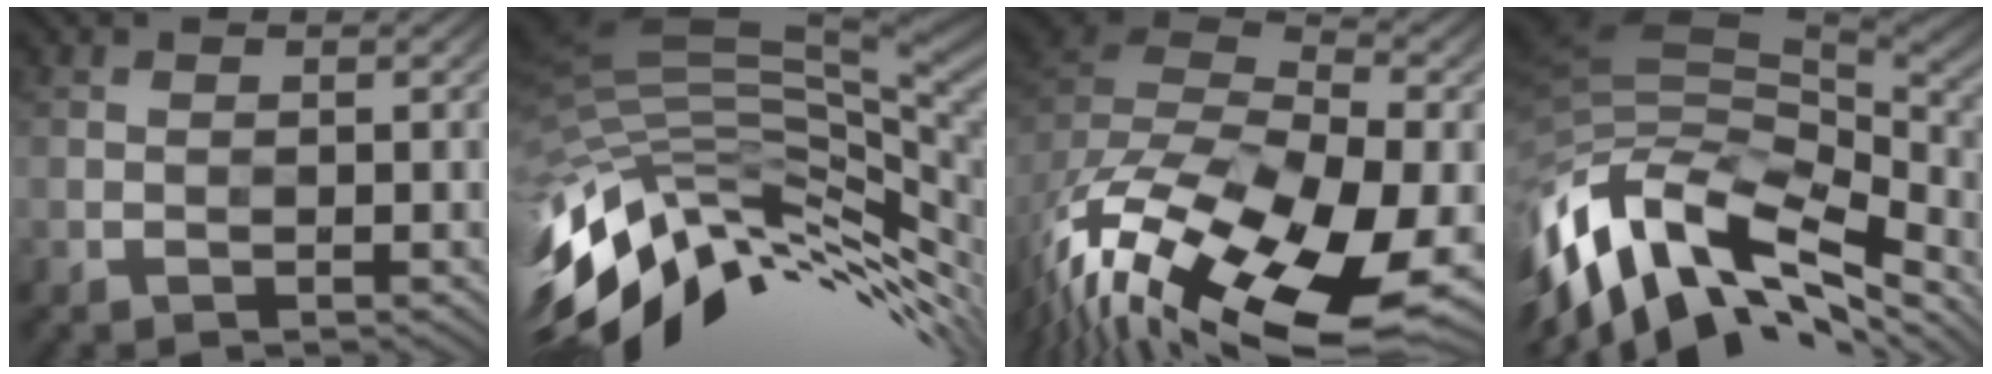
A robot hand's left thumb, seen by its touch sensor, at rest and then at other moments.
{"total": 16.9, "force": [-5.7, 6.5, 14.6], "torque": [-0.287, -0.019, -0.097]}
{"total": 18.9, "force": [-11.1, 8.2, 12.9], "torque": [-0.277, -0.042, -0.159]}
{"total": 15.2, "force": [-8.8, 7.4, 10.0], "torque": [-0.240, -0.019, -0.155]}